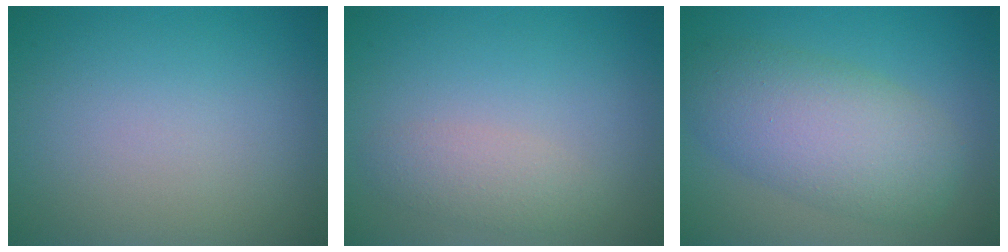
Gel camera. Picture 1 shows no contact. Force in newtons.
{"total": 2.1, "press": 2.0, "slide": 0.1}
{"total": 6.9, "press": 6.9, "slide": 0.2}